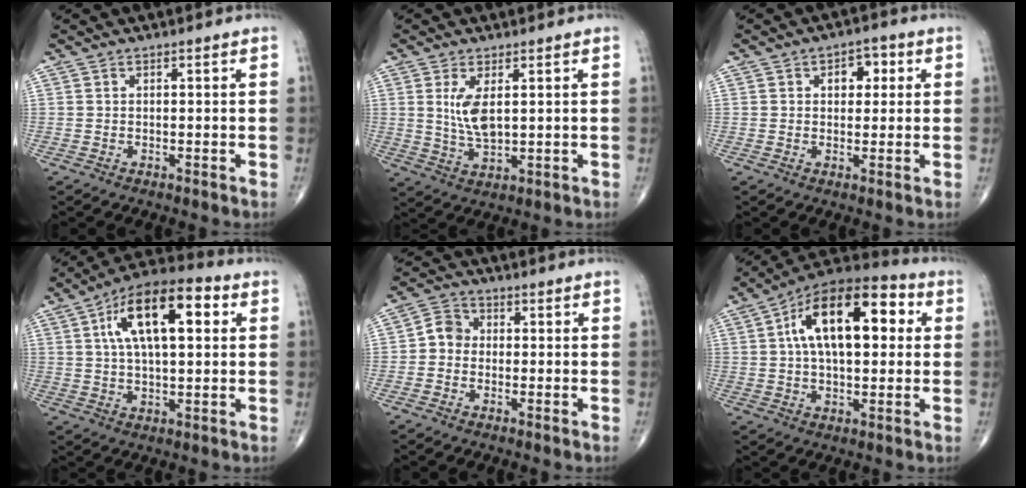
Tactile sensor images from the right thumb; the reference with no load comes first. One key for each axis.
{"total": 6.1, "fx": 1.5, "fy": 2.5, "fz": 5.4, "tx": -0.105, "ty": -0.015, "tz": 0.038}
{"total": 4.8, "fx": 1.4, "fy": 3.3, "fz": 3.3, "tx": -0.017, "ty": 0.001, "tz": 0.014}
{"total": 17.0, "fx": 4.7, "fy": 7.4, "fz": 14.5, "tx": -0.227, "ty": 0.018, "tz": 0.070}
{"total": 4.3, "fx": -0.6, "fy": 3.8, "fz": 2.0, "tx": -0.017, "ty": 0.015, "tz": -0.022}
{"total": 20.0, "fx": 4.3, "fy": 10.0, "fz": 16.7, "tx": -0.246, "ty": 0.027, "tz": 0.056}